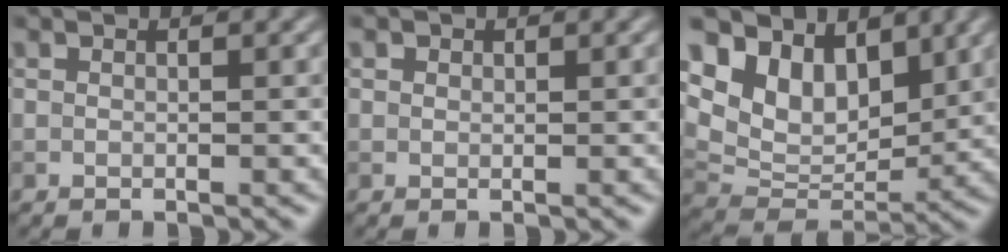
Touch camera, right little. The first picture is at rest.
{"total": 0.6, "force": [0.4, 0.4, 0.2], "torque": [-0.002, -0.001, 0.003]}
{"total": 9.0, "force": [5.3, 5.5, 4.7], "torque": [-0.087, 0.004, 0.090]}